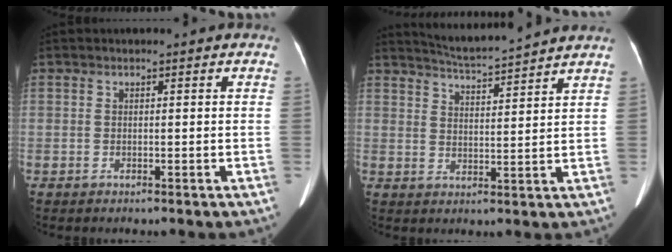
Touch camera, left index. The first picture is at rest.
{"total": 9.2, "force": [8.7, -1.1, 2.5], "torque": [-0.057, 0.009, 0.136]}